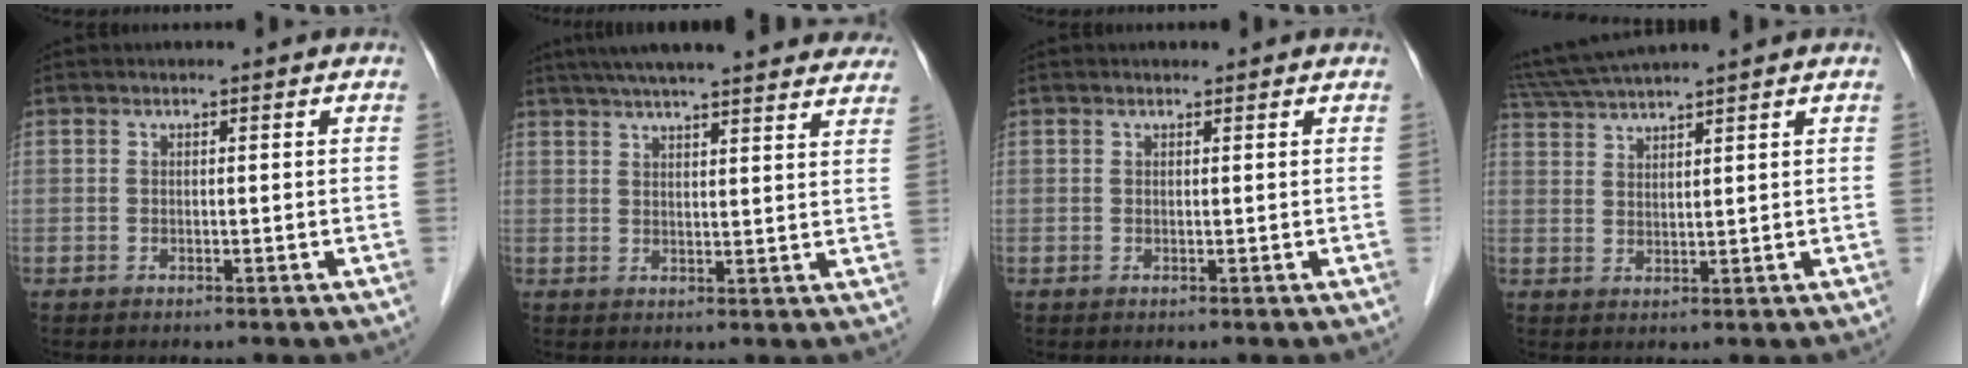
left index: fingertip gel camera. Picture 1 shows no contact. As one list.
[{"total": 26.3, "force": [23.2, 3.3, 11.8], "torque": [-0.185, 0.007, 0.289]}, {"total": 0.9, "force": [0.8, 0.3, 0.2], "torque": [-0.012, 0.009, 0.013]}, {"total": 8.7, "force": [7.8, -1.0, 3.8], "torque": [-0.073, 0.029, 0.136]}]